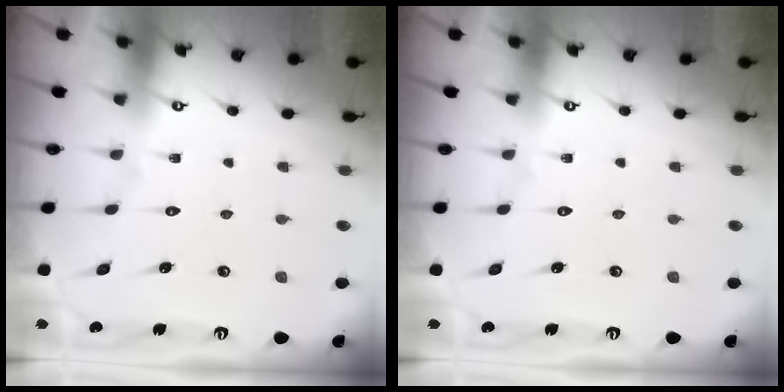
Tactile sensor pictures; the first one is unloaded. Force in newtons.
{"total": 0.0}